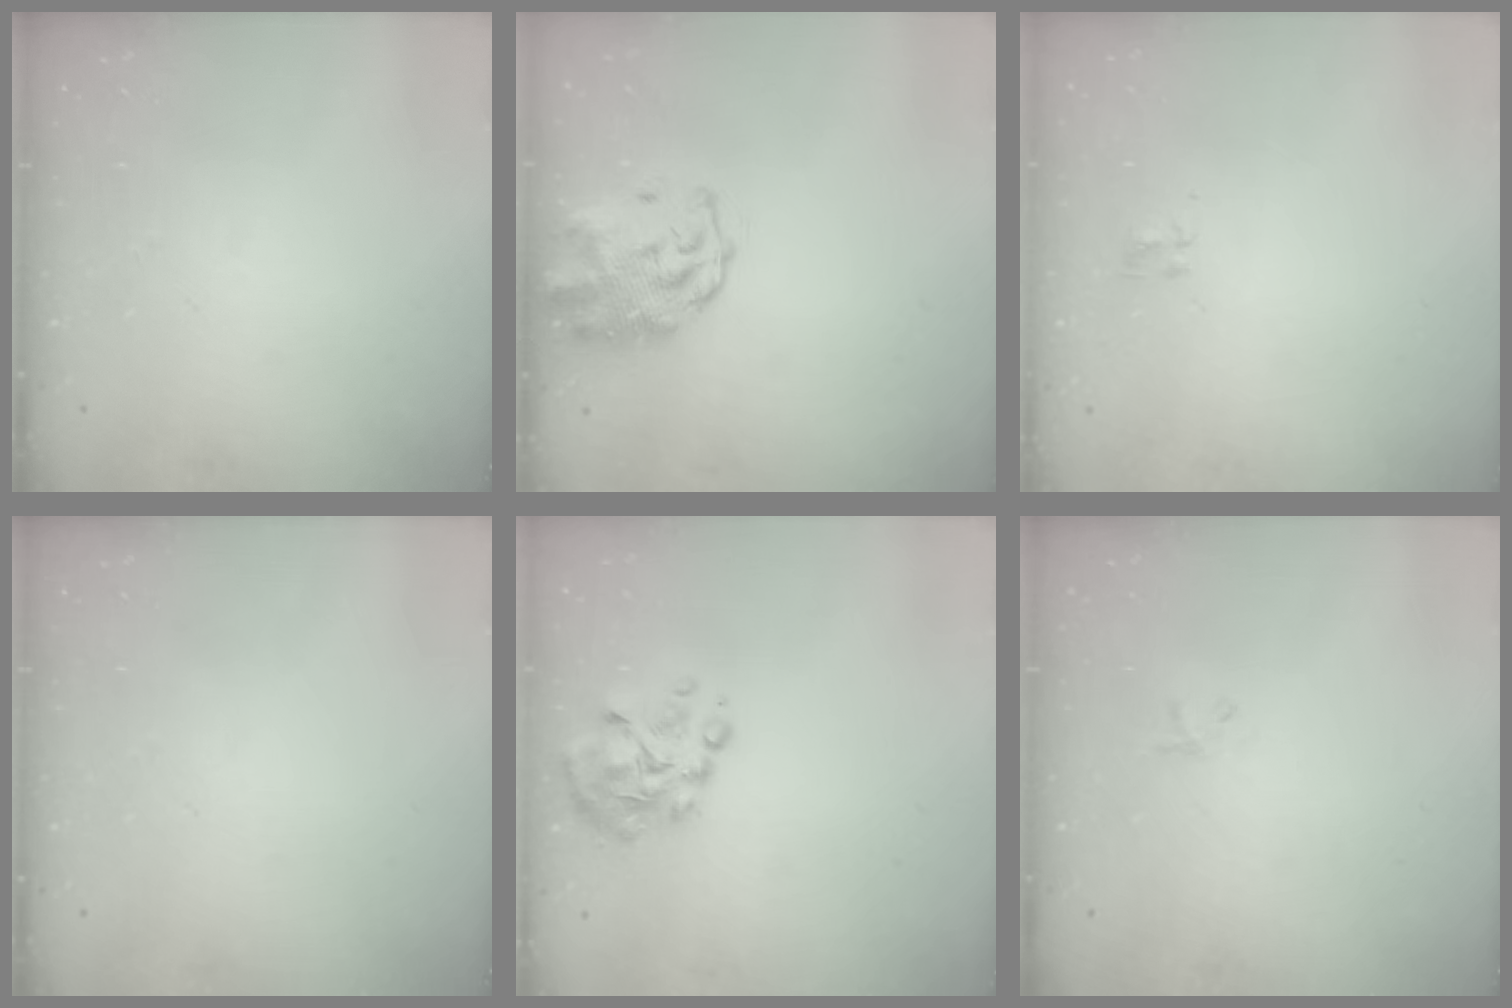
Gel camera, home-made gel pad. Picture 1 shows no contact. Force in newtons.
{"total": 2.8, "press": 2.7, "slide": 0.7}
{"total": 1.9, "press": 1.5, "slide": 1.1}
{"total": 0.0}
{"total": 9.3, "press": 8.9, "slide": 2.8}
{"total": 0.0}